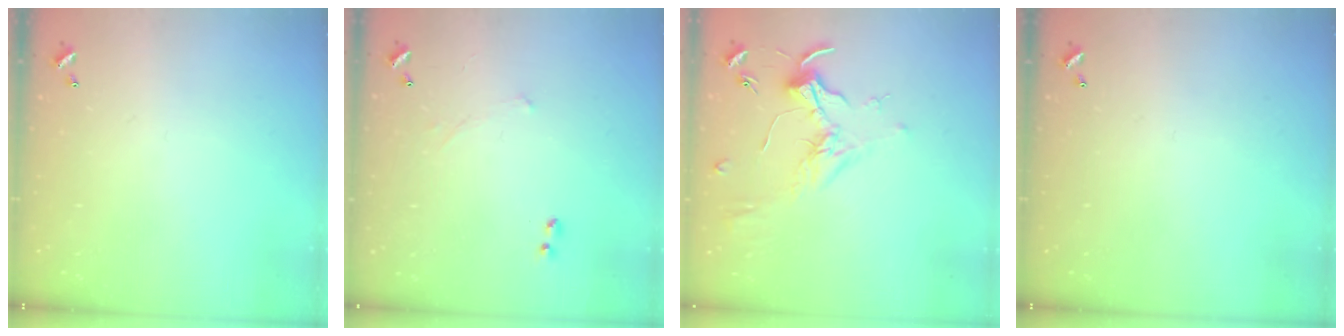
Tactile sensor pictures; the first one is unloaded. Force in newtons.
{"total": 1.7, "press": 1.7, "slide": 0.4}
{"total": 1.8, "press": 1.6, "slide": 0.7}
{"total": 0.0}